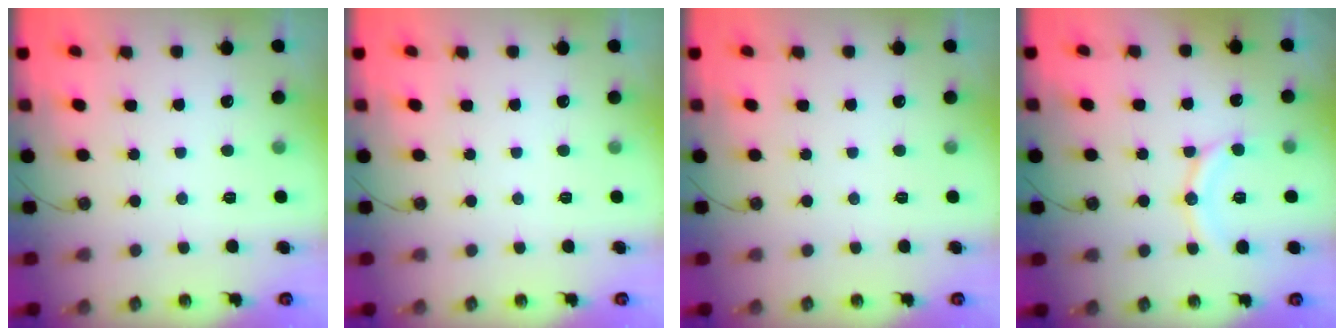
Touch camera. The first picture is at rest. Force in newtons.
{"total": 0.0}
{"total": 0.0}
{"total": 12.2, "press": 12.1, "slide": 1.2}